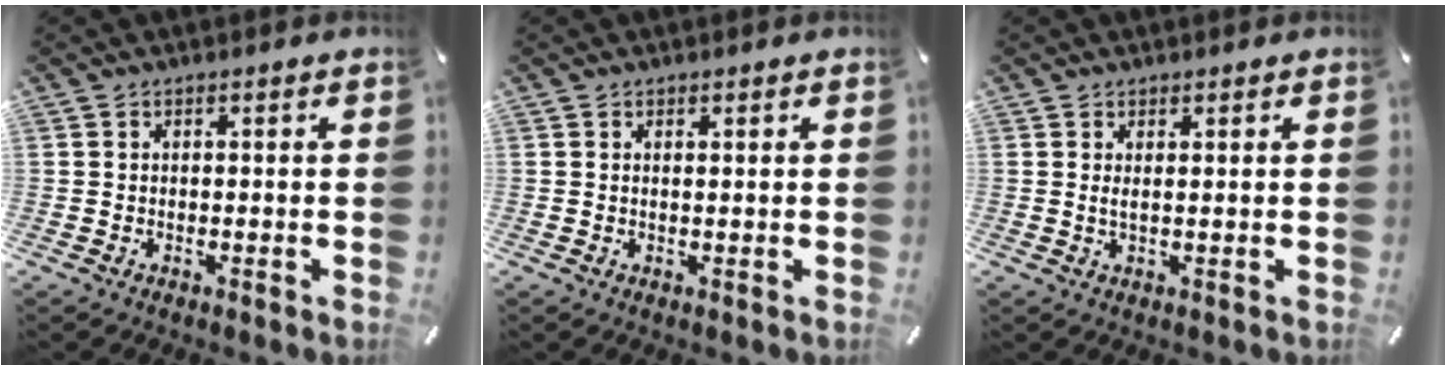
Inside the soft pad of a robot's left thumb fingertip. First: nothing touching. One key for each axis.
{"total": 0.7, "fx": 0.4, "fy": 0.0, "fz": 0.6, "tx": -0.010, "ty": -0.001, "tz": 0.007}
{"total": 1.7, "fx": 0.7, "fy": 0.2, "fz": 1.5, "tx": -0.031, "ty": -0.002, "tz": 0.011}